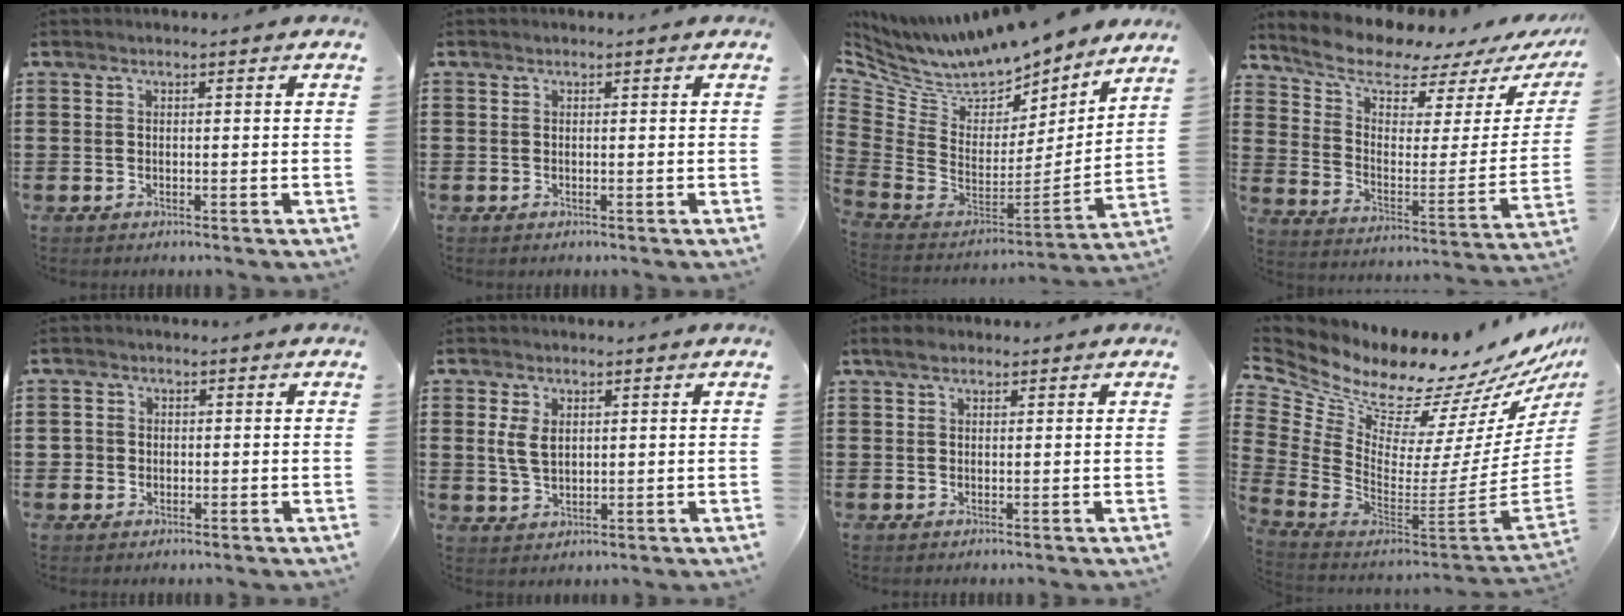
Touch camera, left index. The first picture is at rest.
{"total": 0.0}
{"total": 7.4, "force": [6.8, 2.3, 1.6], "torque": [-0.077, -0.069, 0.118]}
{"total": 7.8, "force": [6.8, 2.2, 3.0], "torque": [-0.090, -0.051, 0.119]}
{"total": 1.5, "force": [0.0, 1.5, 0.2], "torque": [-0.010, 0.006, -0.003]}
{"total": 4.1, "force": [1.0, 2.4, 3.1], "torque": [-0.075, 0.005, 0.015]}
{"total": 2.2, "force": [1.4, 1.1, 1.3], "torque": [-0.029, 0.008, 0.025]}
{"total": 10.9, "force": [9.7, 3.0, 3.9], "torque": [-0.103, -0.109, 0.155]}